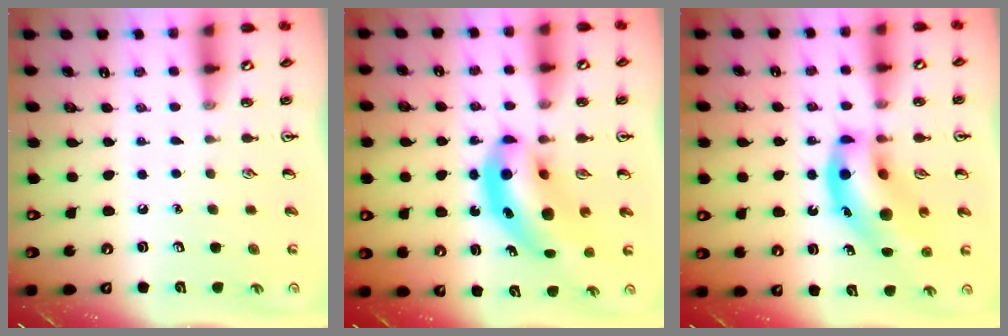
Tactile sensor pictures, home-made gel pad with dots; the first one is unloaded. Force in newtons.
{"total": 10.8, "press": 10.4, "slide": 3.2}
{"total": 14.7, "press": 14.2, "slide": 4.0}